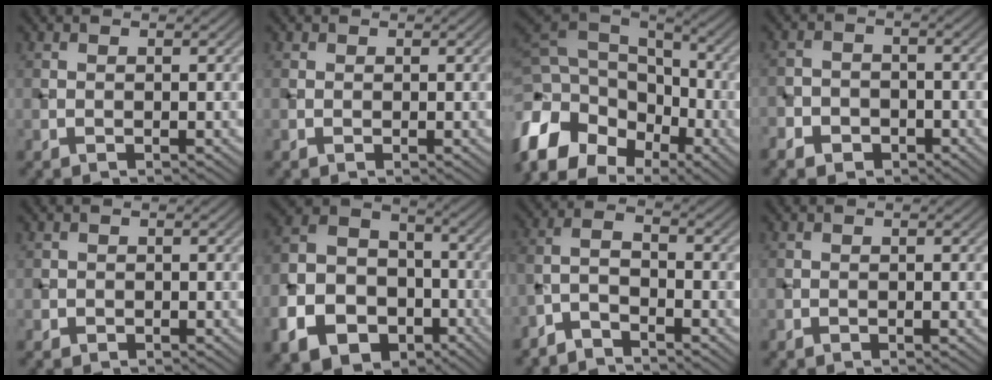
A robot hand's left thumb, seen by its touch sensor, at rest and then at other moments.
{"total": 0.7, "force": [0.2, 0.7, 0.1], "torque": [0.003, -0.002, 0.002]}
{"total": 16.7, "force": [-7.0, 11.7, 9.7], "torque": [-0.255, -0.014, -0.120]}
{"total": 4.9, "force": [-3.3, 3.2, 1.5], "torque": [-0.020, -0.003, -0.062]}
{"total": 1.0, "force": [-0.2, 1.0, 0.1], "torque": [0.005, -0.005, -0.008]}
{"total": 14.4, "force": [-6.6, 10.5, 7.2], "torque": [-0.187, -0.042, -0.122]}
{"total": 4.0, "force": [-3.5, 0.9, 1.8], "torque": [-0.039, 0.003, -0.081]}
{"total": 0.0}